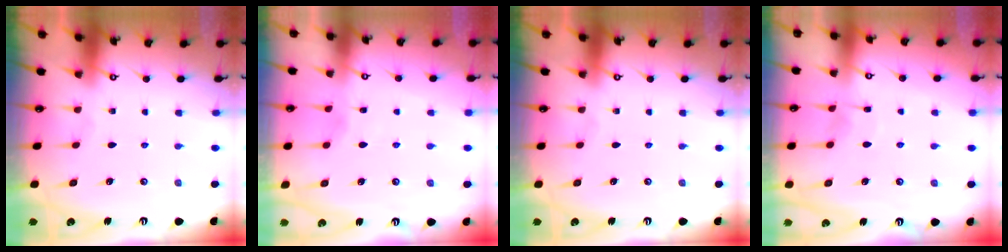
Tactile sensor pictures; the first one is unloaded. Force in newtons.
{"total": 2.9, "press": 2.9, "slide": 0.4}
{"total": 0.0}
{"total": 4.6, "press": 4.5, "slide": 0.6}